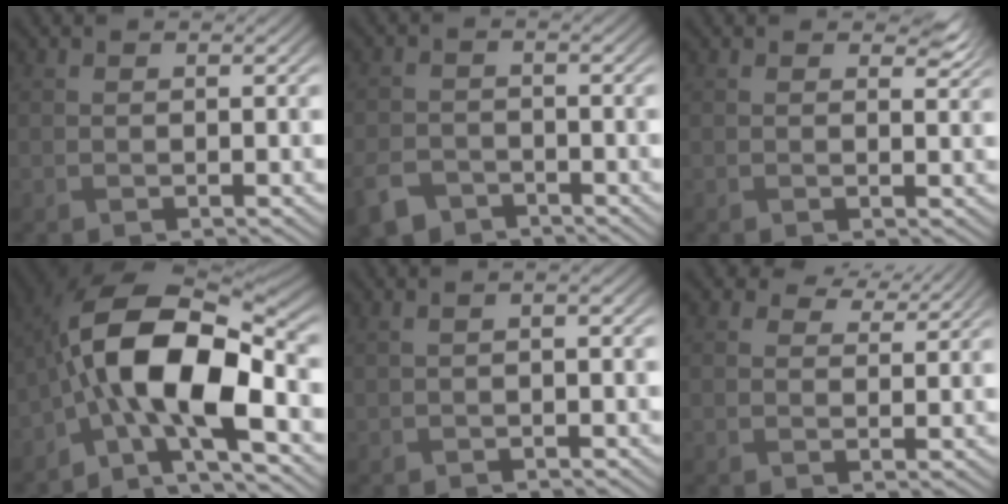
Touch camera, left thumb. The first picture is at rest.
{"total": 4.5, "force": [-3.3, 2.7, 1.7], "torque": [-0.046, -0.011, -0.067]}
{"total": 1.8, "force": [1.3, 0.7, 1.0], "torque": [-0.016, -0.008, 0.021]}
{"total": 15.5, "force": [-3.4, 6.6, 13.6], "torque": [-0.238, 0.009, -0.077]}
{"total": 1.6, "force": [0.0, 0.4, 1.6], "torque": [-0.028, 0.004, 0.000]}
{"total": 3.4, "force": [2.8, 1.5, 1.3], "torque": [-0.031, 0.000, 0.041]}